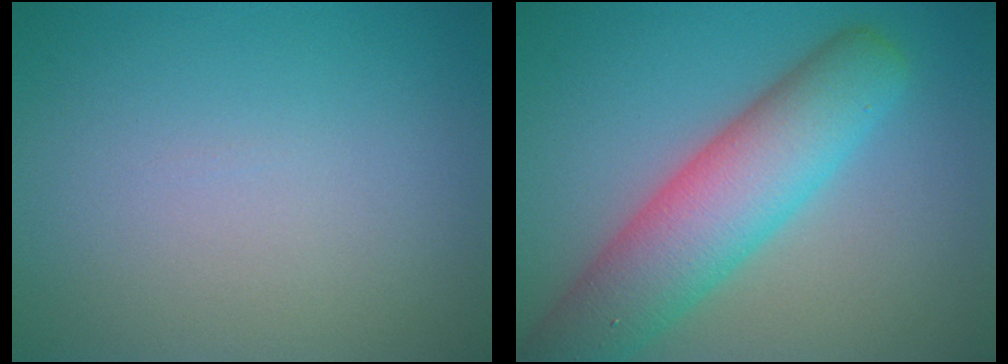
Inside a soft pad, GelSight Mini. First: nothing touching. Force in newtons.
{"total": 8.2, "press": 8.2, "slide": 0.6}